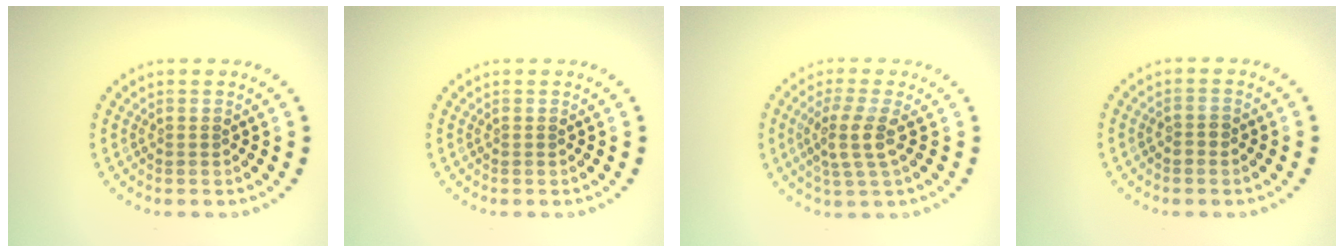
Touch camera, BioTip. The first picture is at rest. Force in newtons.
{"total": 0.0}
{"total": 2.9, "press": 2.3, "slide": 1.7}
{"total": 0.9, "press": 0.8, "slide": 0.3}